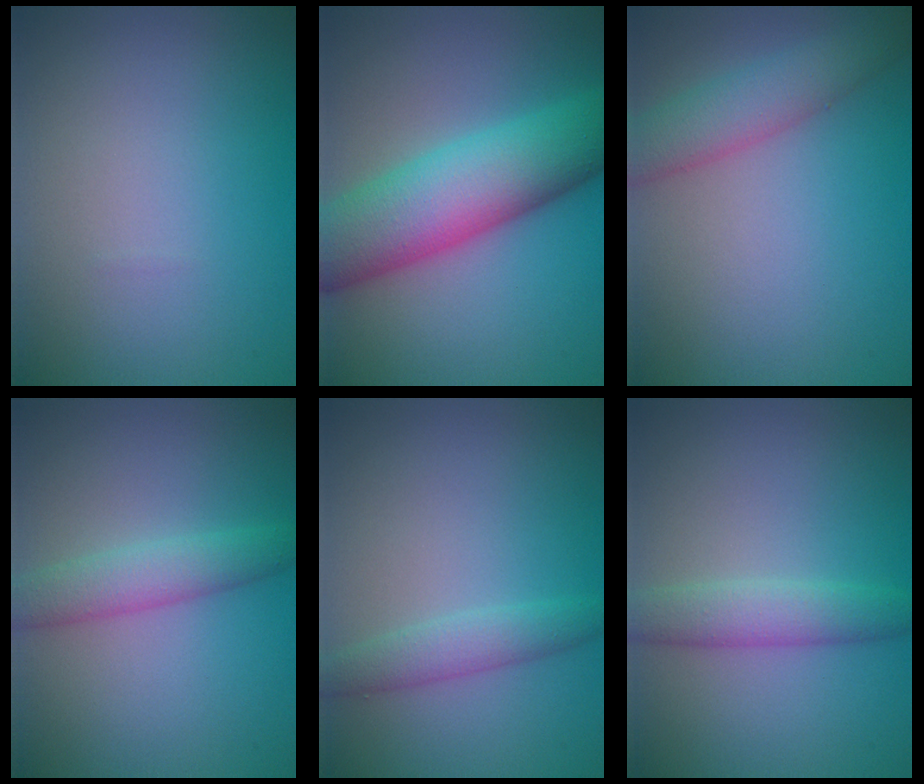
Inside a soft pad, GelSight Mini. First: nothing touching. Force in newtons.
{"total": 9.9, "press": 9.9, "slide": 0.1}
{"total": 4.0, "press": 4.0, "slide": 0.1}
{"total": 3.1, "press": 3.1, "slide": 0.1}
{"total": 2.3, "press": 2.3, "slide": 0.0}
{"total": 2.4, "press": 2.4, "slide": 0.2}